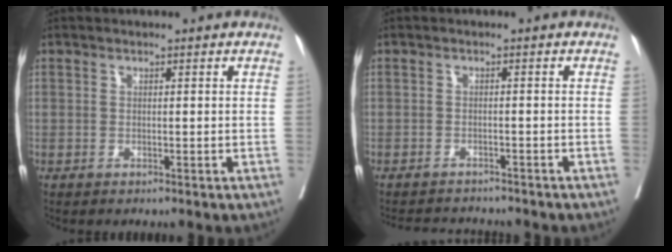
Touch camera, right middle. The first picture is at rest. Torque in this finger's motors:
{"motor_torque": [0.07, -0.13, -0.01, 0.00]}